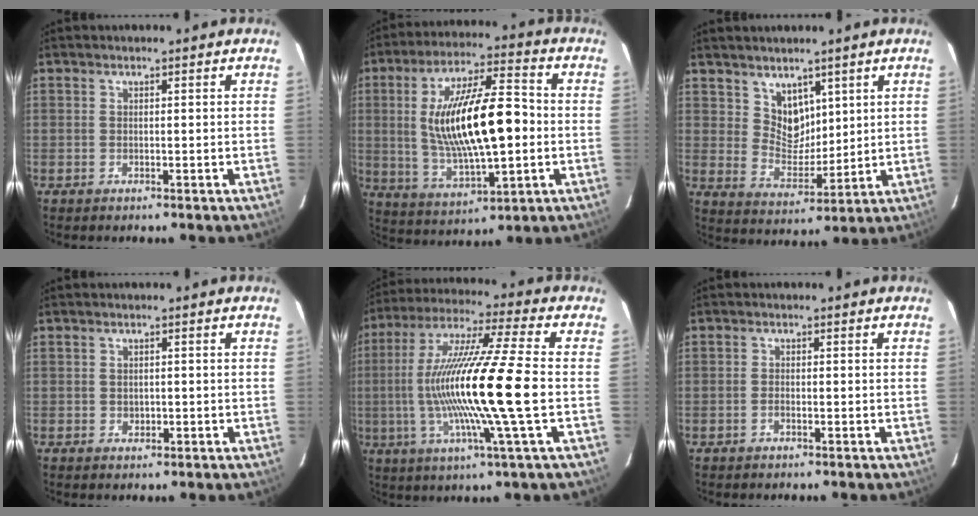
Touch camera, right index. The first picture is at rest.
{"total": 19.3, "force": [-0.1, 6.2, 18.3], "torque": [-0.335, 0.007, 0.012]}
{"total": 6.8, "force": [4.2, 4.7, 2.4], "torque": [-0.033, 0.001, 0.087]}
{"total": 1.4, "force": [-0.2, 1.3, 0.6], "torque": [-0.007, 0.002, -0.001]}
{"total": 19.3, "force": [-2.0, -1.0, 19.1], "torque": [-0.360, -0.006, -0.041]}
{"total": 1.0, "force": [-0.5, 0.5, 0.6], "torque": [-0.015, 0.002, -0.010]}